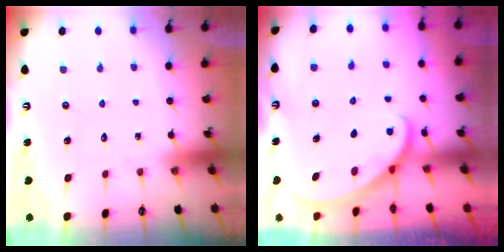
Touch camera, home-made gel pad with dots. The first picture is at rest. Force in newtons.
{"total": 2.7, "press": 2.7, "slide": 0.1}